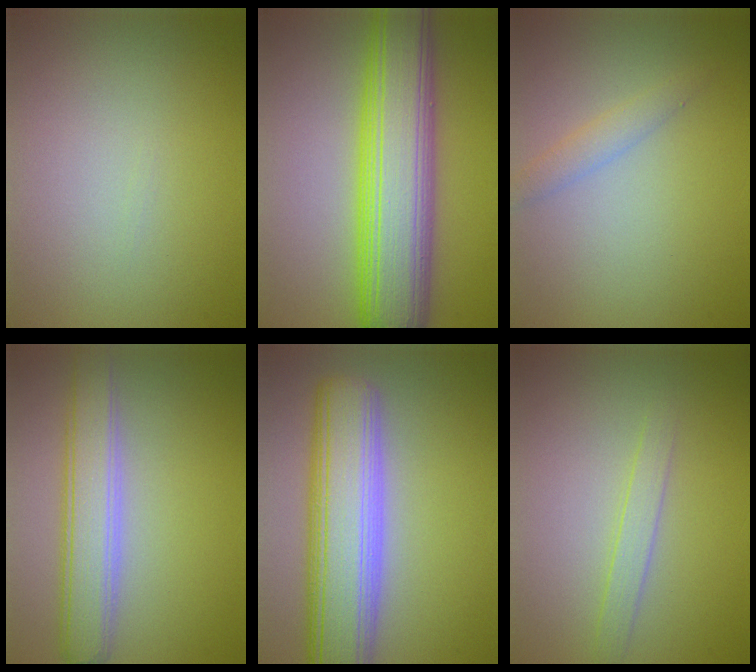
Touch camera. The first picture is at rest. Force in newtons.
{"total": 10.2, "press": 10.2, "slide": 0.2}
{"total": 1.5, "press": 1.5, "slide": 0.0}
{"total": 4.6, "press": 4.5, "slide": 0.2}
{"total": 9.2, "press": 9.1, "slide": 0.7}
{"total": 1.6, "press": 1.6, "slide": 0.1}